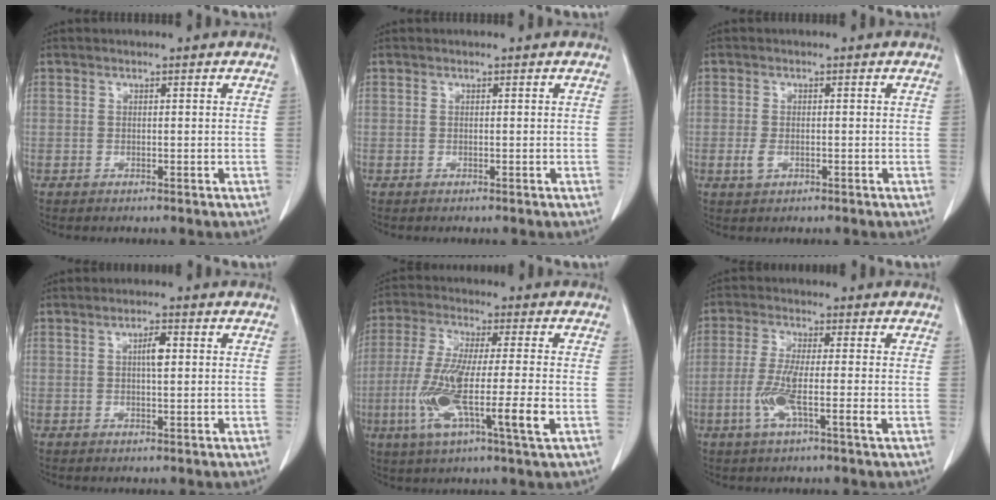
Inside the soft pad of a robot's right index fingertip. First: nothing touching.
{"total": 0.0}
{"total": 1.9, "force": [-0.6, 1.1, 1.5], "torque": [-0.033, 0.000, -0.009]}
{"total": 2.6, "force": [0.5, 0.5, 2.5], "torque": [-0.045, 0.003, 0.009]}
{"total": 14.0, "force": [-3.6, 0.9, 13.5], "torque": [-0.260, -0.020, -0.069]}
{"total": 6.5, "force": [-1.9, 0.3, 6.2], "torque": [-0.125, -0.009, -0.039]}